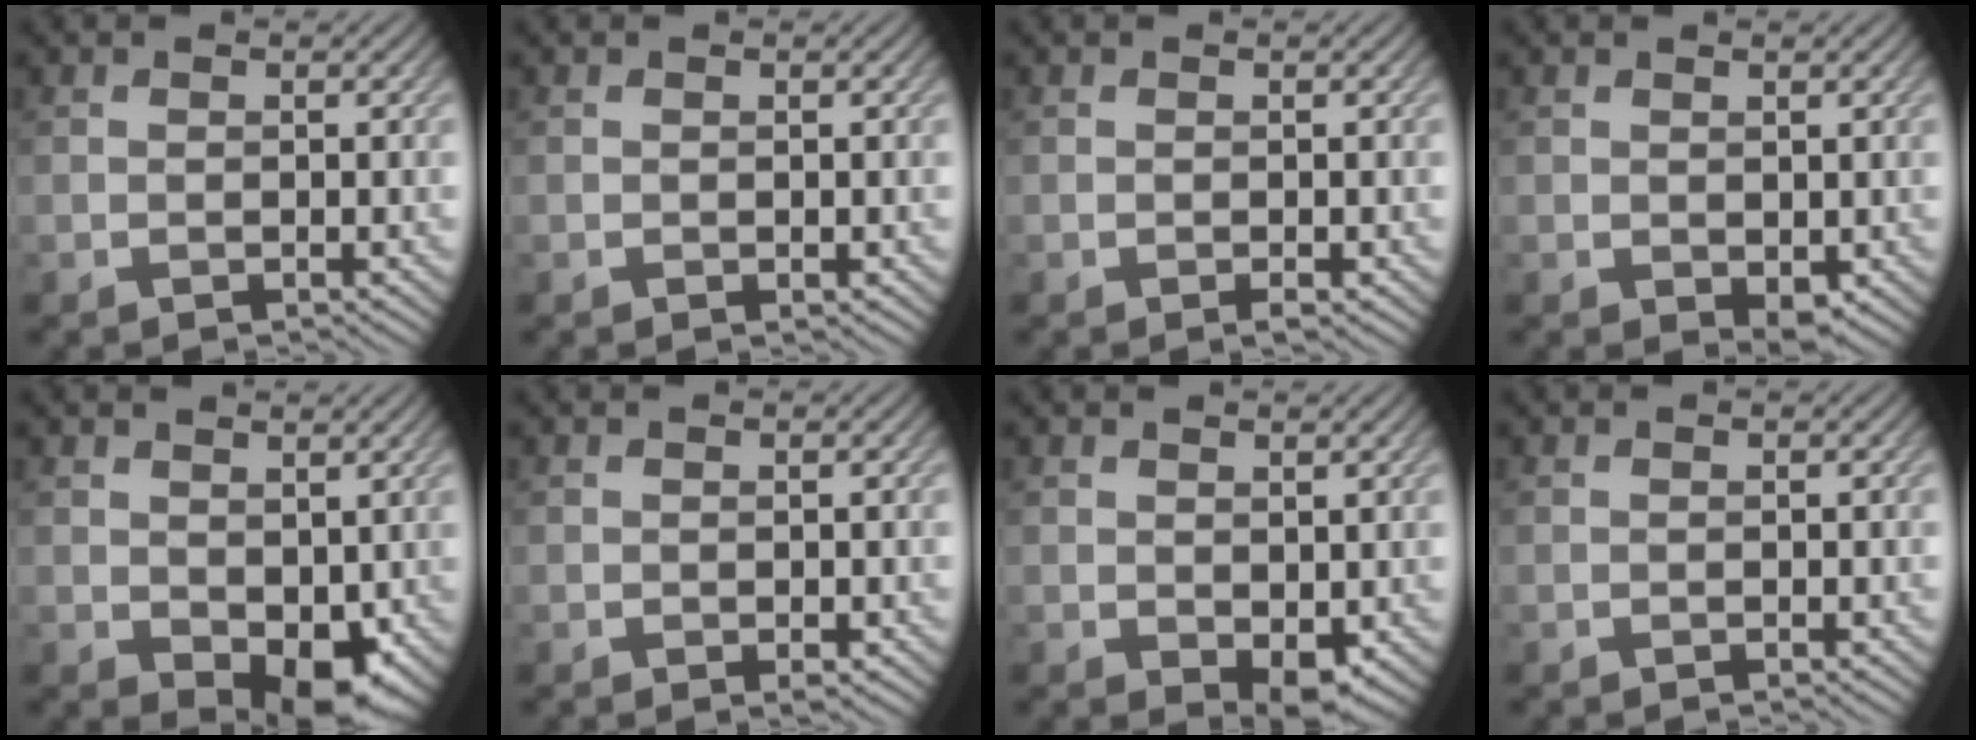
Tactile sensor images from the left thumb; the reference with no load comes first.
{"total": 0.0}
{"total": 0.6, "force": [-0.3, 0.2, 0.4], "torque": [-0.009, -0.003, -0.004]}
{"total": 1.5, "force": [0.0, 1.0, 1.2], "torque": [-0.021, -0.010, 0.007]}
{"total": 6.4, "force": [-0.2, 4.2, 4.8], "torque": [-0.081, -0.027, 0.010]}
{"total": 0.7, "force": [-0.1, 0.4, 0.5], "torque": [-0.005, -0.004, 0.000]}
{"total": 2.8, "force": [0.1, 1.7, 2.2], "torque": [-0.038, -0.013, 0.010]}
{"total": 0.0}